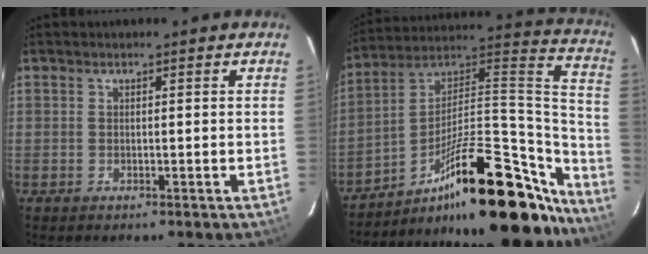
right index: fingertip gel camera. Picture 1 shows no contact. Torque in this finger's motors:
{"motor_torque": [0.65, -0.59, 0.89, 0.15]}